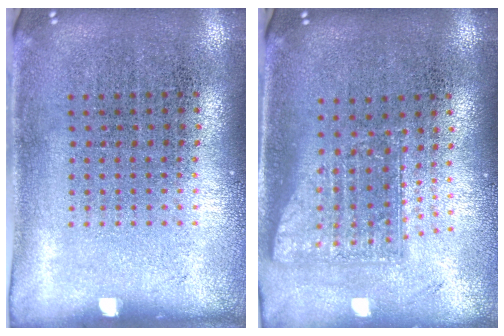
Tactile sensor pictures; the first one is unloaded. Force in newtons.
{"total": 1.7, "press": 1.3, "slide": 1.0}